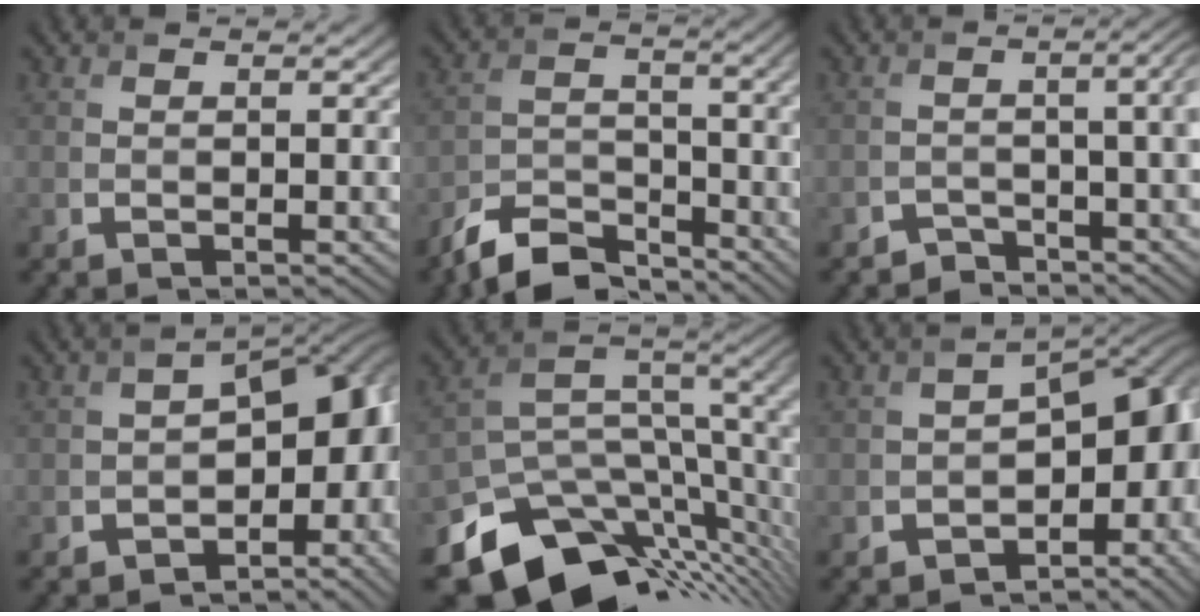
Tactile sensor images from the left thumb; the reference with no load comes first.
{"total": 8.3, "force": [-7.0, 2.7, 3.5], "torque": [-0.065, -0.007, -0.146]}
{"total": 3.5, "force": [-2.6, 1.0, 2.1], "torque": [-0.027, 0.001, -0.048]}
{"total": 11.0, "force": [-2.8, 6.5, 8.4], "torque": [-0.089, -0.018, -0.037]}
{"total": 12.7, "force": [-6.1, 7.8, 8.0], "torque": [-0.173, -0.044, -0.081]}
{"total": 11.2, "force": [-3.0, 6.4, 8.6], "torque": [-0.091, -0.020, -0.036]}